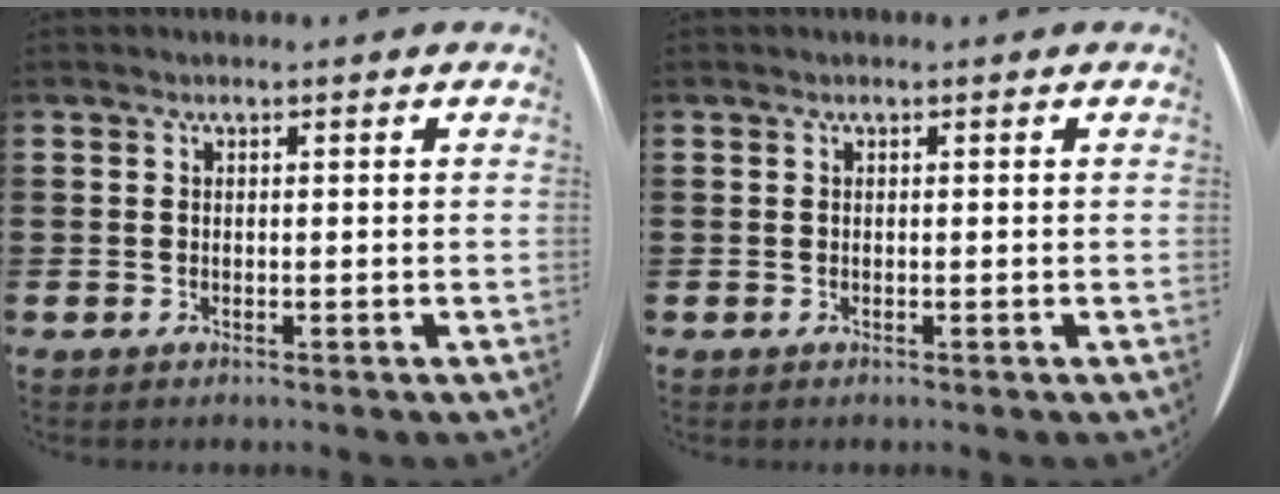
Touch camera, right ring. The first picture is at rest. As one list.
[{"total": 0.0}]